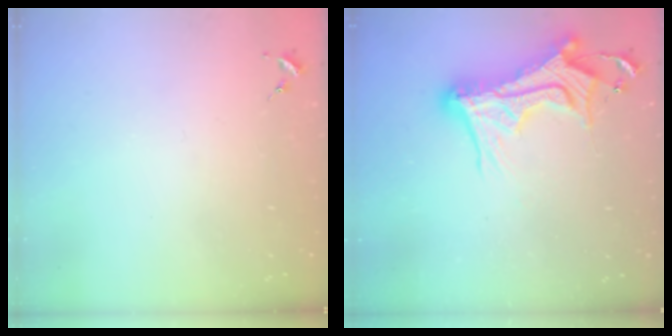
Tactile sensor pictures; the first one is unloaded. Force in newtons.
{"total": 23.8, "press": 23.7, "slide": 2.2}